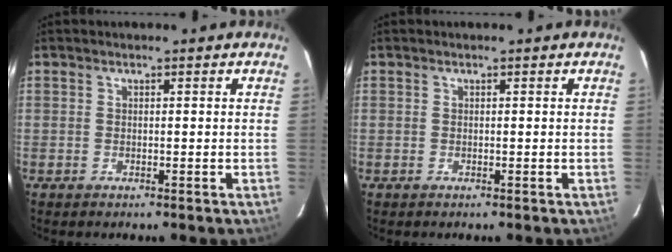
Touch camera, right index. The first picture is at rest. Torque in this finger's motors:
{"motor_torque": [0.00, 0.00, 0.00, 0.00]}